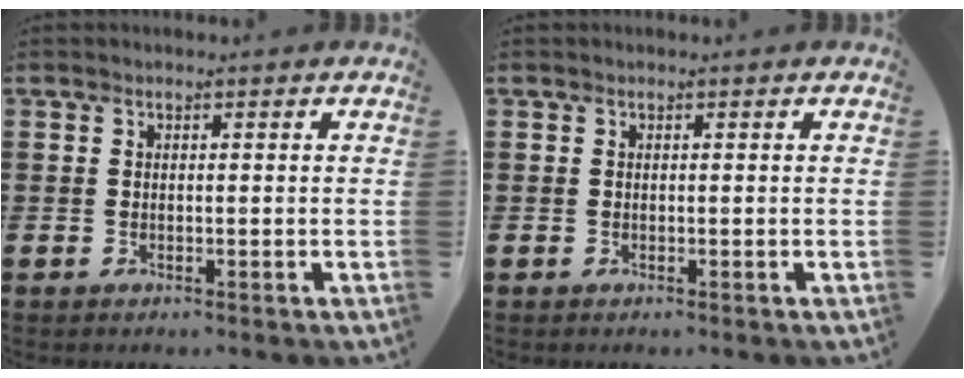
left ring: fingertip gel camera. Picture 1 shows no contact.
{"total": 0.0}